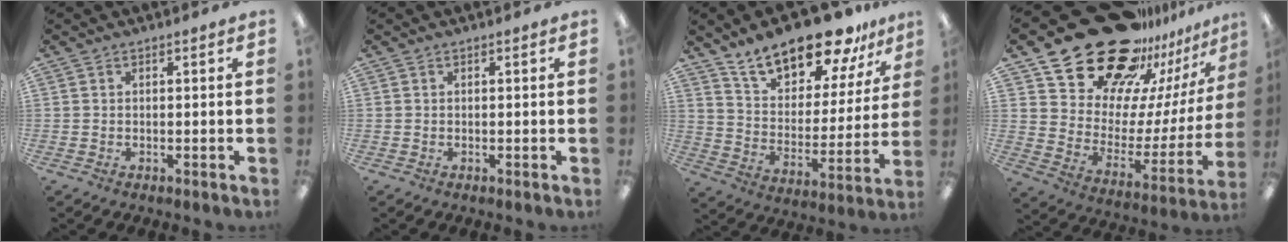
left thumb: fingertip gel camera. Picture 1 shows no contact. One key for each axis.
{"total": 0.0}
{"total": 19.0, "fx": 15.7, "fy": 6.9, "fz": 8.2, "tx": -0.144, "ty": -0.107, "tz": 0.273}
{"total": 27.0, "fx": 21.1, "fy": 13.0, "fz": 10.6, "tx": -0.160, "ty": -0.143, "tz": 0.385}